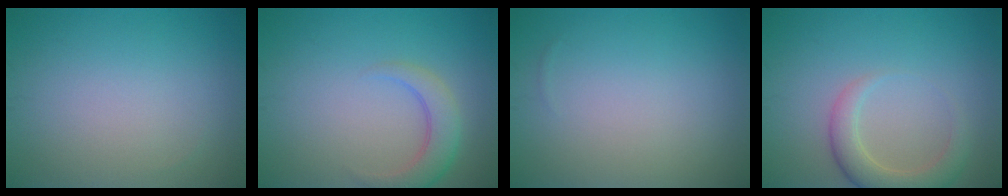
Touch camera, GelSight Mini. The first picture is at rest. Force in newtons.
{"total": 3.2, "press": 3.2, "slide": 0.3}
{"total": 0.0}
{"total": 3.7, "press": 3.6, "slide": 0.4}